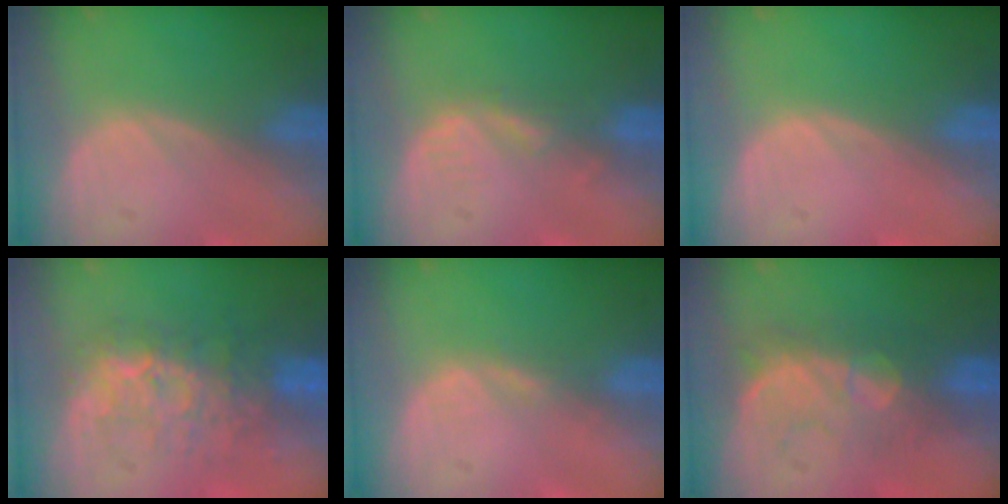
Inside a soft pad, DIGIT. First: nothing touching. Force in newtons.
{"total": 2.0, "press": 2.0, "slide": 0.3}
{"total": 0.0}
{"total": 8.5, "press": 8.0, "slide": 2.9}
{"total": 1.1, "press": 1.1, "slide": 0.2}
{"total": 8.3, "press": 7.7, "slide": 3.1}